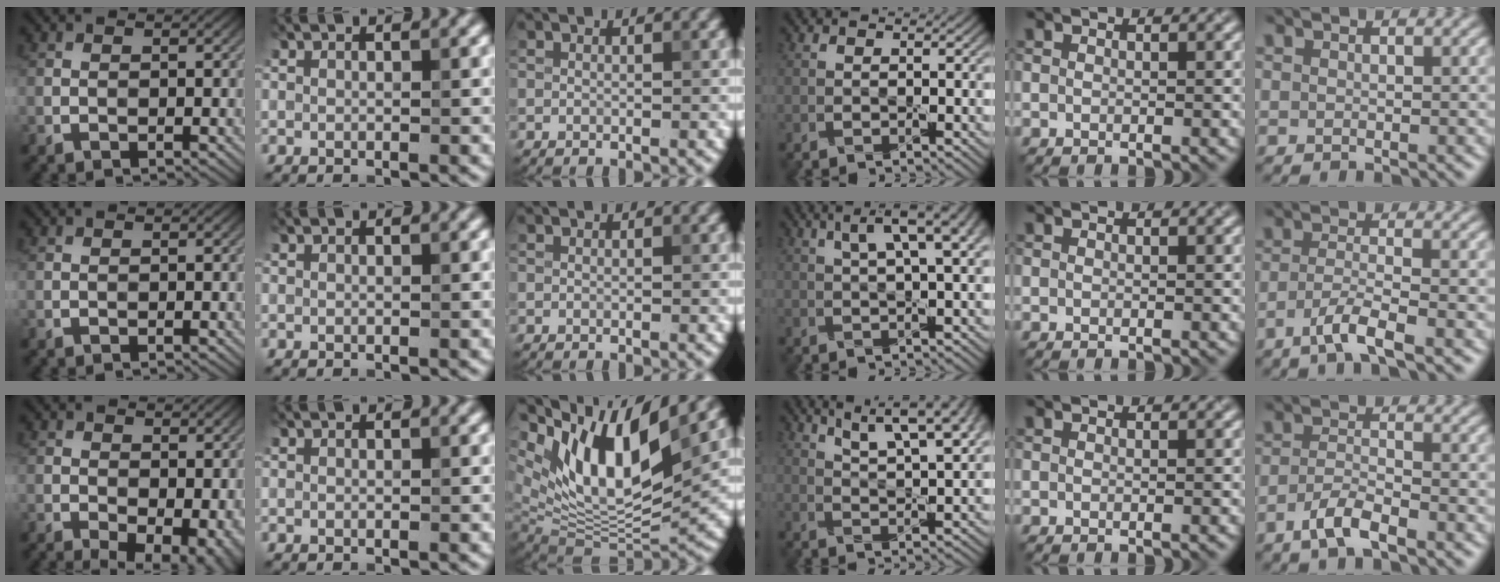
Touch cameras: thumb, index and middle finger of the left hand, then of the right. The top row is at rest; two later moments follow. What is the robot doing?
{"motion": "pour", "object": "sugar"}